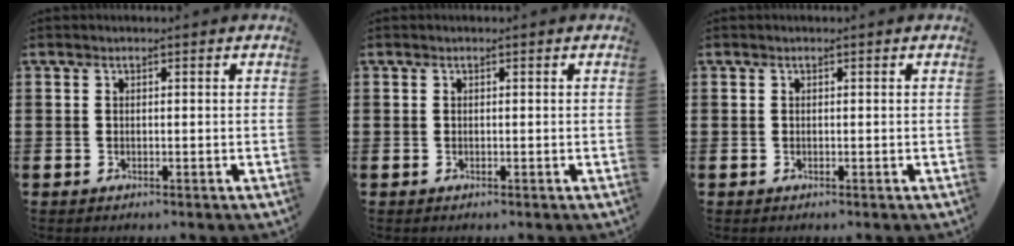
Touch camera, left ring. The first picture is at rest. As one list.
[{"total": 0.0}, {"total": 0.0}]